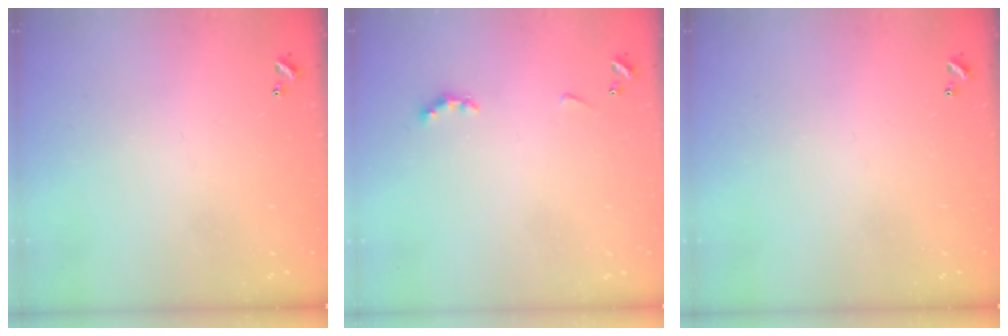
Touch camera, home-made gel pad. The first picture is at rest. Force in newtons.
{"total": 2.9, "press": 2.8, "slide": 0.6}
{"total": 0.0}